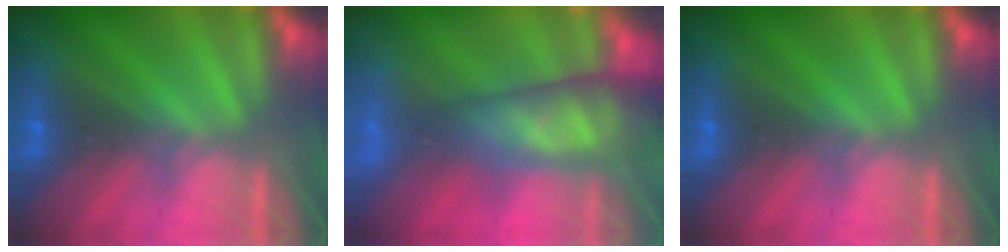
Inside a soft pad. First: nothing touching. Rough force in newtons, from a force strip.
{"total": 10.9}
{"total": 0.0}